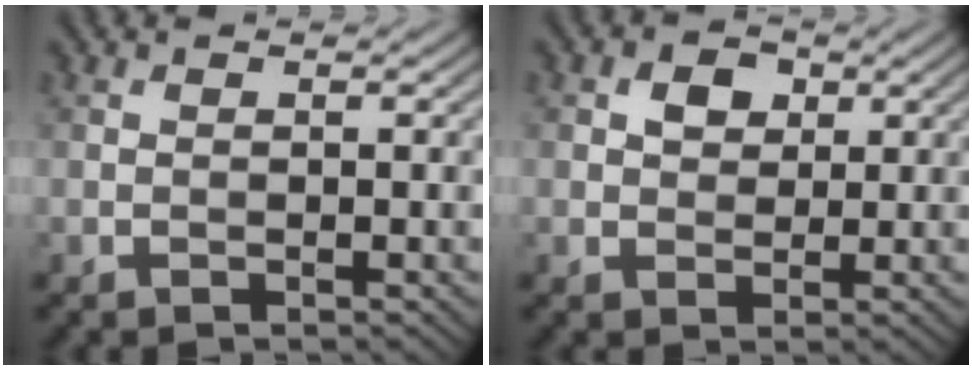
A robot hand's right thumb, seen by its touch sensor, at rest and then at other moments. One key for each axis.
{"total": 3.0, "fx": 1.0, "fy": 2.3, "fz": 1.5, "tx": -0.032, "ty": 0.003, "tz": 0.013}